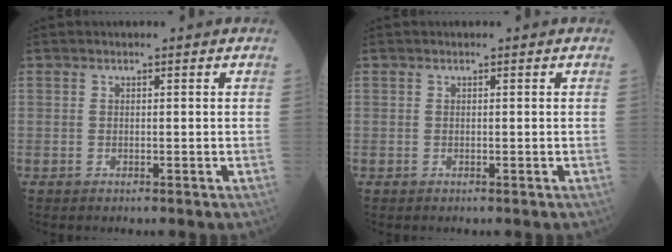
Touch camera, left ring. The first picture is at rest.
{"total": 0.0}